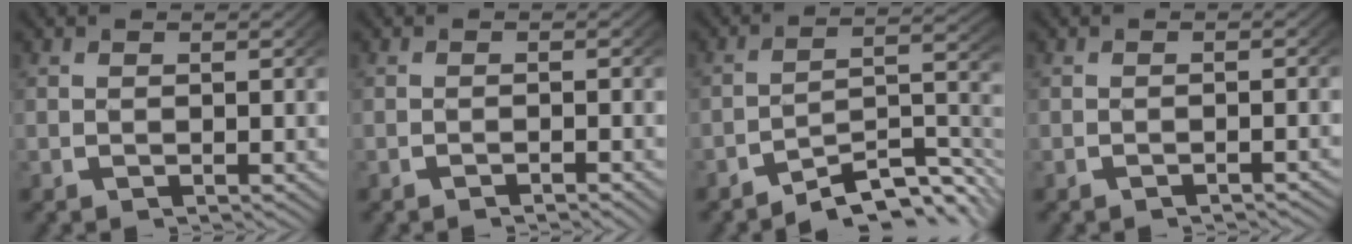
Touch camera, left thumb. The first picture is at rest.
{"total": 1.2, "force": [-1.1, 0.3, 0.6], "torque": [-0.006, 0.003, -0.020]}
{"total": 8.4, "force": [-4.7, 4.0, 5.7], "torque": [-0.089, -0.026, -0.059]}
{"total": 0.9, "force": [-0.9, 0.0, 0.3], "torque": [-0.006, 0.003, -0.015]}